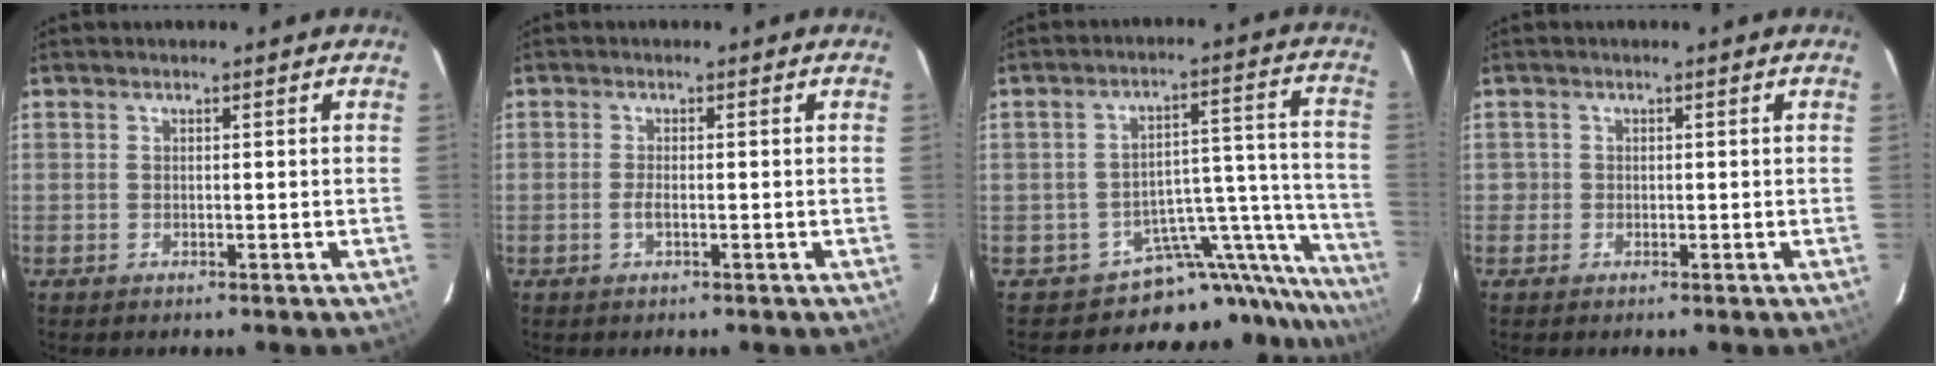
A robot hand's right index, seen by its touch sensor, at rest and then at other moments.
{"total": 1.5, "force": [-0.5, 0.3, 1.4], "torque": [-0.029, -0.001, -0.010]}
{"total": 16.6, "force": [-15.6, 5.5, 1.9], "torque": [0.016, 0.066, -0.228]}
{"total": 1.2, "force": [-0.3, 1.1, -0.1], "torque": [0.002, 0.001, -0.006]}